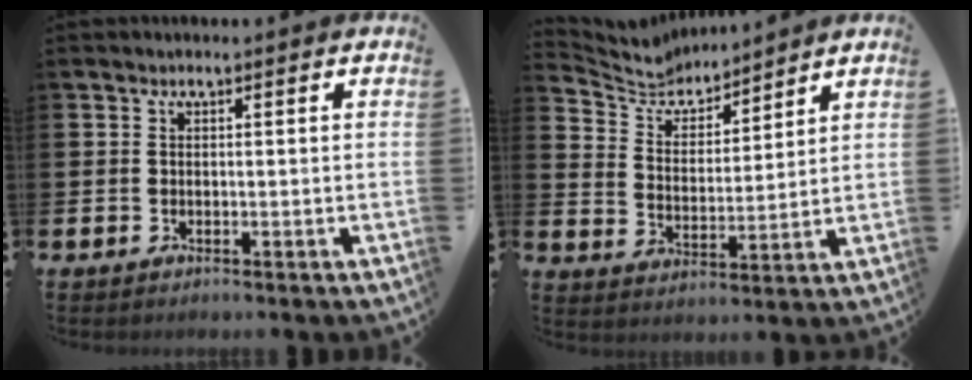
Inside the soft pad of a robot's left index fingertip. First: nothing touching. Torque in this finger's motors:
{"motor_torque": [-0.21, -1.30, -0.14, -0.01]}